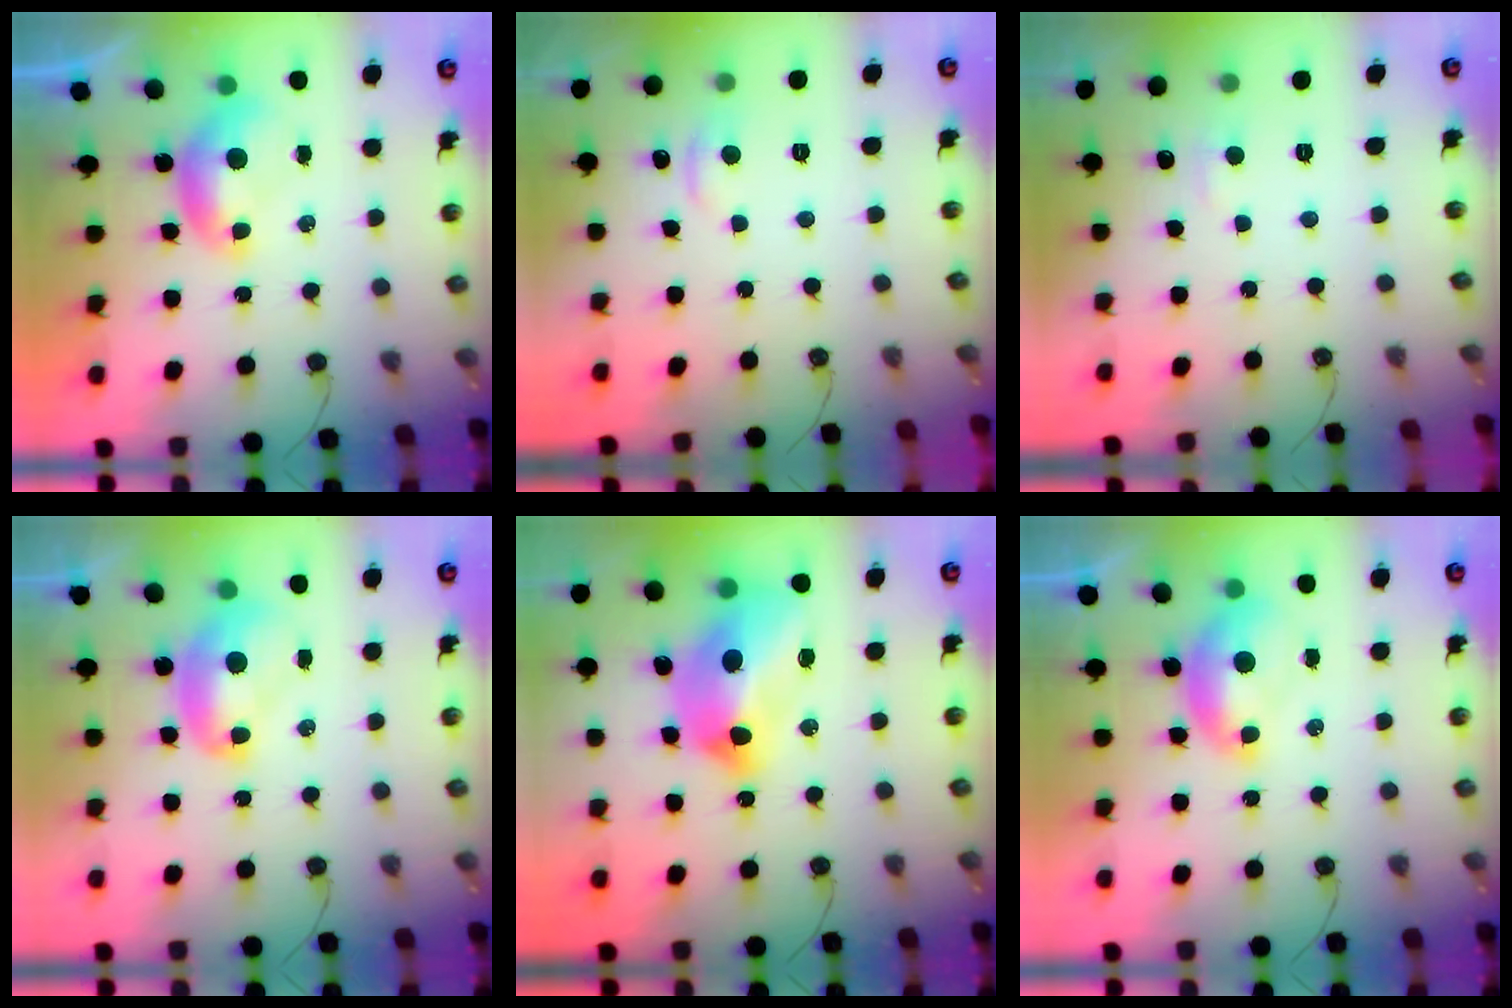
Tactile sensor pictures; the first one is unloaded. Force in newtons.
{"total": 1.2, "press": 0.7, "slide": 0.9}
{"total": 1.8, "press": 1.7, "slide": 0.6}
{"total": 2.4, "press": 2.4, "slide": 0.3}
{"total": 15.4, "press": 15.3, "slide": 1.8}
{"total": 1.4, "press": 1.2, "slide": 0.6}